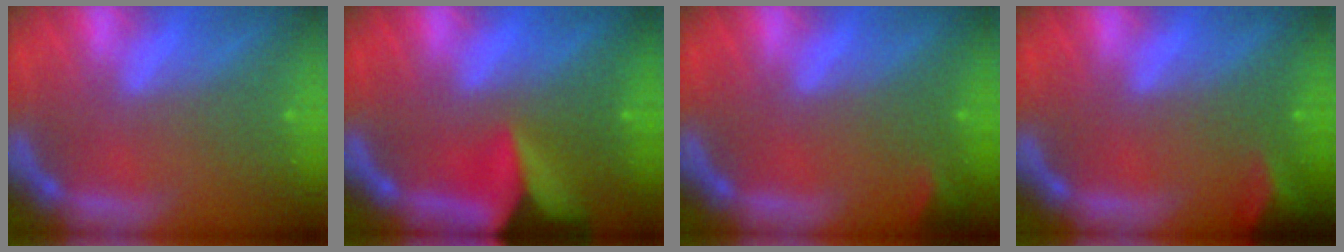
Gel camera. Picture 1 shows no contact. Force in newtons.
{"total": 9.4}
{"total": 1.4}
{"total": 3.5}